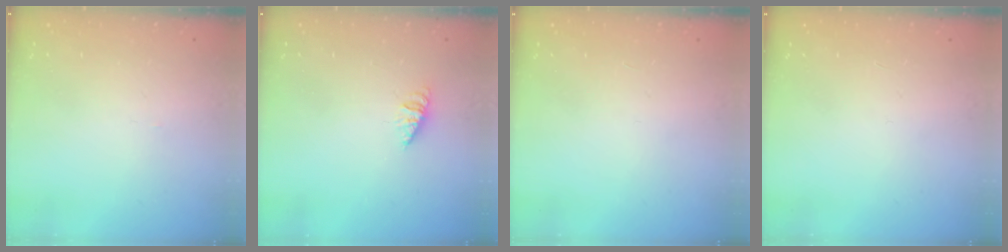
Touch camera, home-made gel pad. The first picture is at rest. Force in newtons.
{"total": 1.3, "press": 1.3, "slide": 0.2}
{"total": 0.0}
{"total": 0.0}